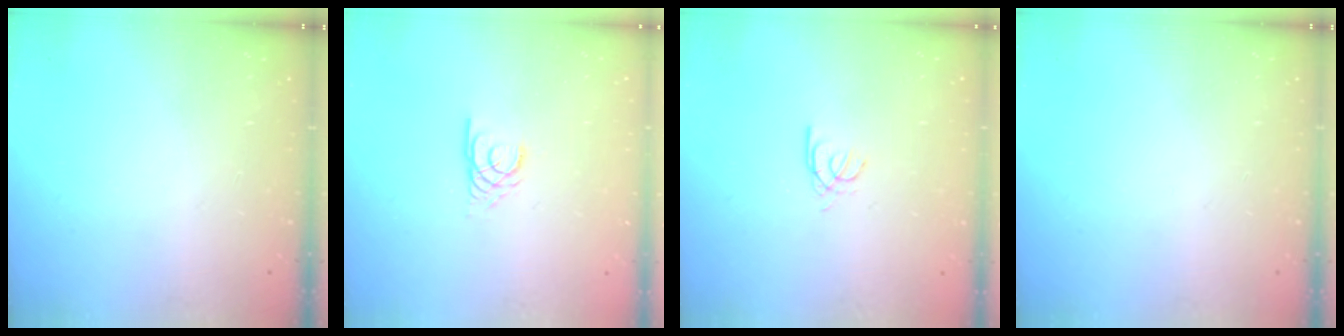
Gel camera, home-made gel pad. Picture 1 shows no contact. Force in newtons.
{"total": 2.3, "press": 2.3, "slide": 0.1}
{"total": 2.6, "press": 2.6, "slide": 0.3}
{"total": 0.0}